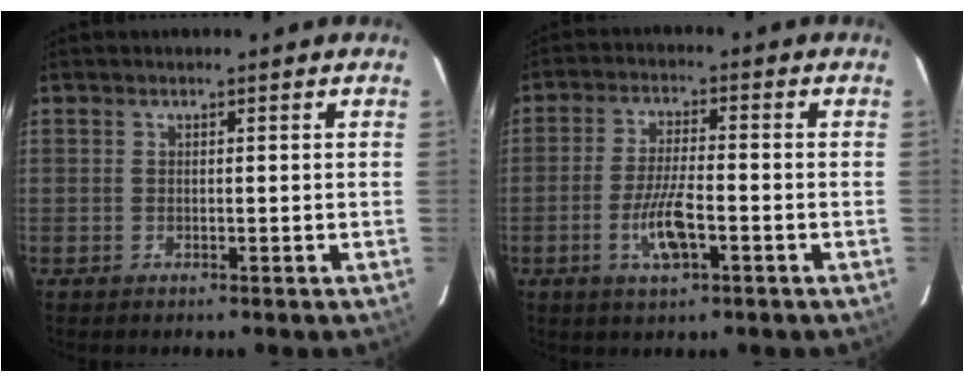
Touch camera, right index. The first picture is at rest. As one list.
[{"total": 6.7, "force": [-2.5, 1.6, 6.1], "torque": [-0.120, -0.004, -0.044]}]